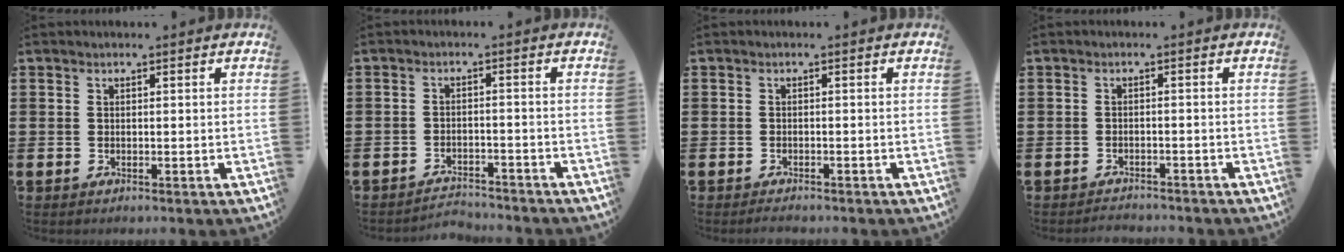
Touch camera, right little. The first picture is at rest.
{"total": 2.5, "force": [-2.5, 0.1, -0.2], "torque": [-0.005, 0.003, -0.056]}
{"total": 0.7, "force": [-0.7, 0.1, 0.2], "torque": [-0.005, -0.002, -0.014]}
{"total": 1.4, "force": [-1.4, 0.0, -0.1], "torque": [-0.001, 0.003, -0.029]}